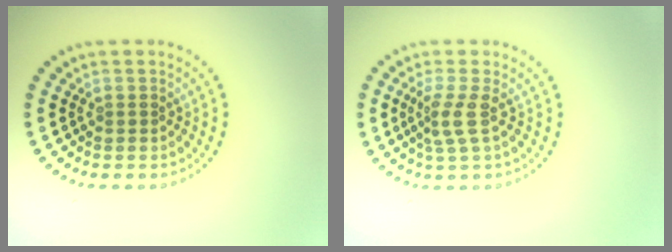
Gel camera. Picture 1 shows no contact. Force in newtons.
{"total": 2.3, "press": 1.6, "slide": 1.7}